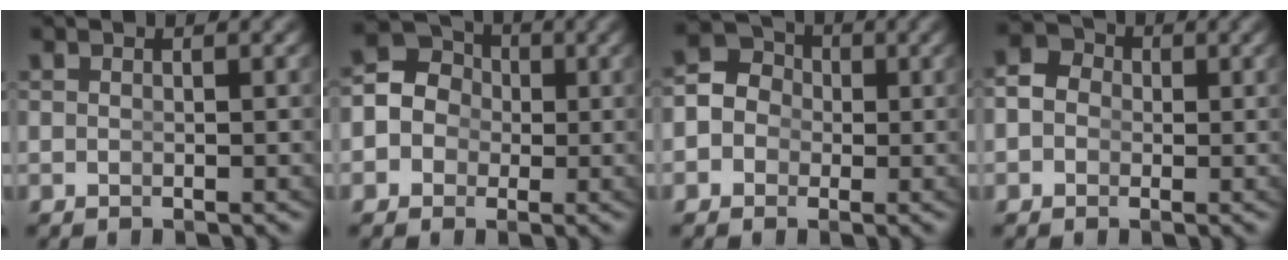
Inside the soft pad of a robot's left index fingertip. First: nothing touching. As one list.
[{"total": 10.1, "force": [1.0, 9.2, 4.0], "torque": [-0.087, -0.008, -0.003]}, {"total": 6.9, "force": [0.2, 6.3, 2.7], "torque": [-0.056, -0.007, -0.012]}, {"total": 5.5, "force": [0.9, 4.9, 2.4], "torque": [-0.037, 0.009, -0.005]}]